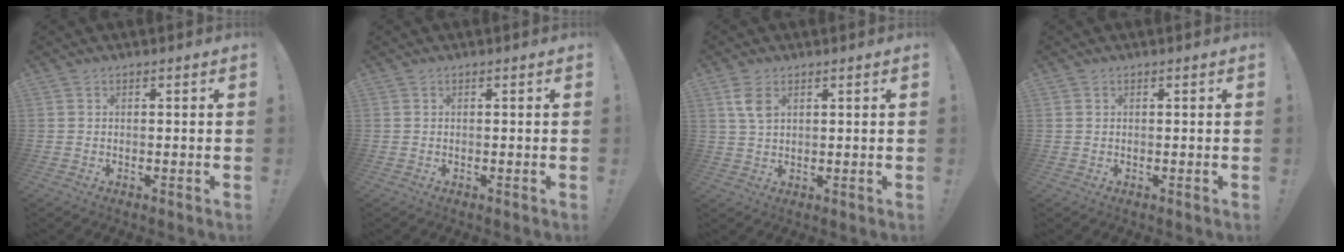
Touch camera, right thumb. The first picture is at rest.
{"total": 0.0}
{"total": 5.6, "force": [2.5, 3.1, 3.9], "torque": [-0.066, -0.004, 0.047]}
{"total": 0.5, "force": [0.4, 0.4, 0.0], "torque": [-0.002, 0.002, 0.008]}